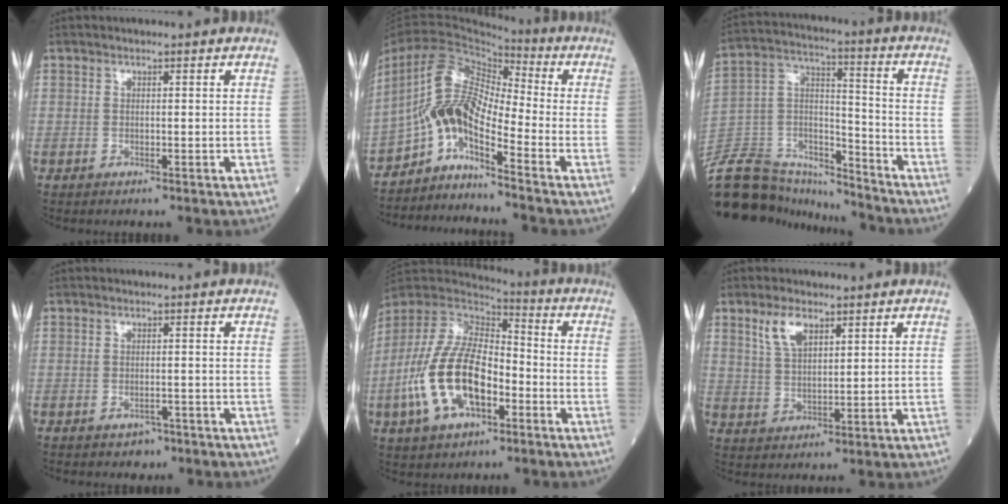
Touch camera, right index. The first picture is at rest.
{"total": 8.8, "force": [-4.9, 2.2, 6.9], "torque": [-0.148, 0.020, -0.093]}
{"total": 25.3, "force": [-22.4, 8.7, 7.9], "torque": [-0.228, 0.012, -0.369]}
{"total": 1.1, "force": [-0.5, 0.5, 0.8], "torque": [-0.014, -0.003, -0.004]}
{"total": 17.0, "force": [-5.0, 8.0, 14.1], "torque": [-0.308, 0.007, -0.088]}
{"total": 5.7, "force": [3.4, 2.4, 3.9], "torque": [-0.085, 0.005, 0.071]}